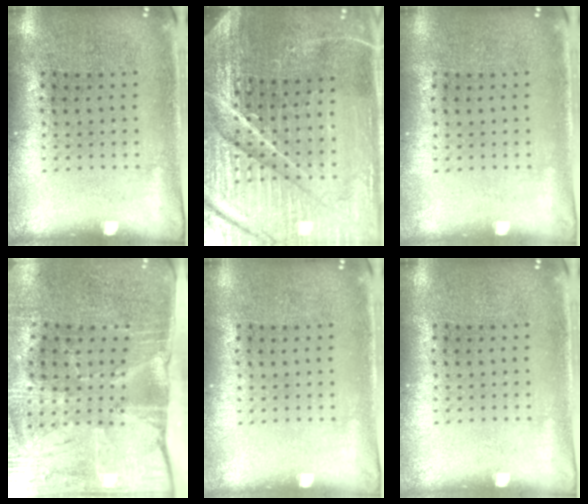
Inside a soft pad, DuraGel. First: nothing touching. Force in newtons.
{"total": 6.0, "press": 5.4, "slide": 2.6}
{"total": 0.0}
{"total": 4.3, "press": 3.6, "slide": 2.3}
{"total": 0.0}
{"total": 0.0}